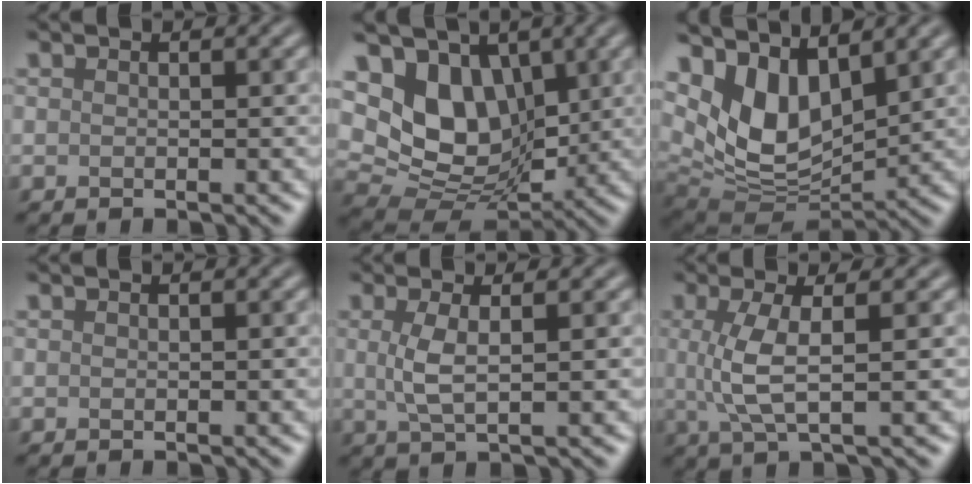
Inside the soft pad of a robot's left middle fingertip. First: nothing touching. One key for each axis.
{"total": 9.9, "fx": 2.9, "fy": 7.3, "fz": 6.1, "tx": -0.122, "ty": -0.009, "tz": 0.045}
{"total": 7.6, "fx": 3.9, "fy": 4.0, "fz": 5.2, "tx": -0.113, "ty": -0.012, "tz": 0.070}
{"total": 0.0}
{"total": 2.8, "fx": 0.5, "fy": 0.8, "fz": 2.7, "tx": -0.057, "ty": 0.000, "tz": 0.009}
{"total": 4.0, "fx": 0.4, "fy": 1.0, "fz": 3.9, "tx": -0.080, "ty": 0.001, "tz": 0.009}